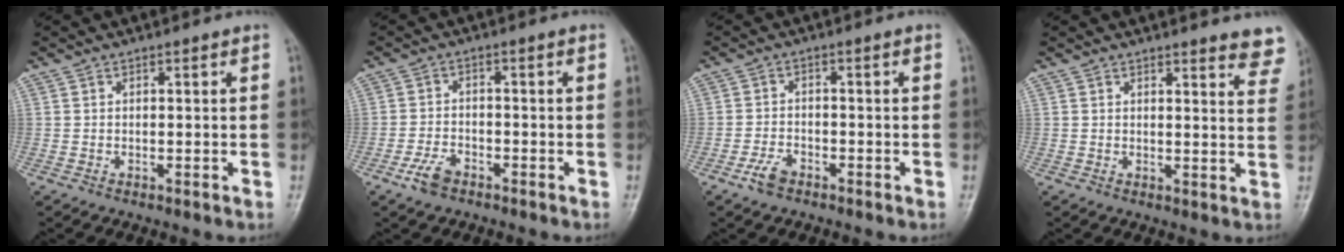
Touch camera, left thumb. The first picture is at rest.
{"total": 3.9, "force": [-2.6, 2.0, 2.1], "torque": [-0.045, 0.013, -0.049]}
{"total": 3.3, "force": [-2.2, 1.6, 1.8], "torque": [-0.038, 0.011, -0.042]}
{"total": 8.2, "force": [7.3, 1.7, 3.3], "torque": [-0.005, -0.038, 0.060]}